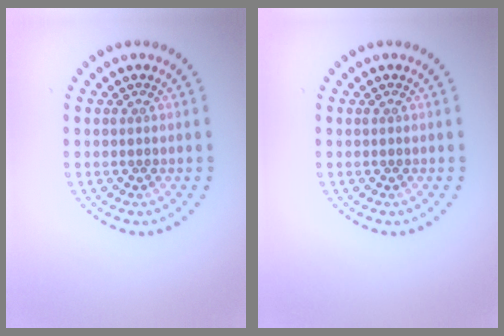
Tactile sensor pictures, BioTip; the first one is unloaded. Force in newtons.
{"total": 0.0}